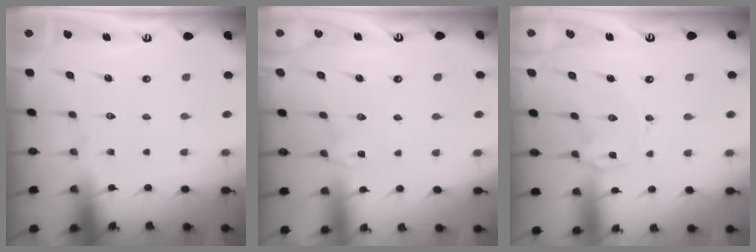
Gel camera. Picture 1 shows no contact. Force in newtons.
{"total": 0.0}
{"total": 0.6, "press": 0.6, "slide": 0.0}